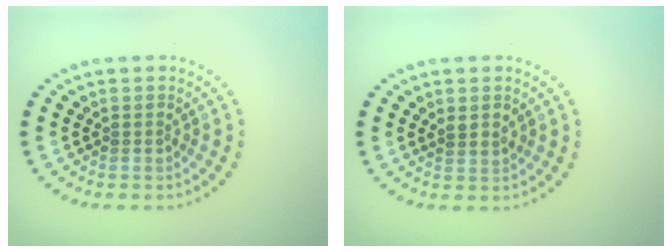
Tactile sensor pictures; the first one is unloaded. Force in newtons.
{"total": 0.9, "press": 0.7, "slide": 0.6}